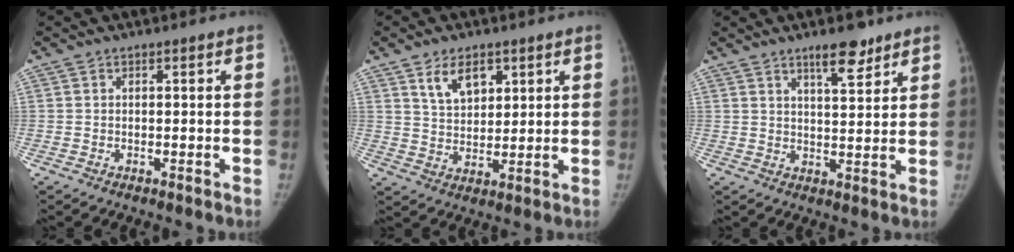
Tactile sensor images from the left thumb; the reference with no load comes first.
{"total": 7.3, "force": [4.0, 4.4, 4.4], "torque": [-0.054, -0.026, 0.077]}
{"total": 6.7, "force": [4.7, 2.0, 4.3], "torque": [-0.049, -0.032, 0.073]}